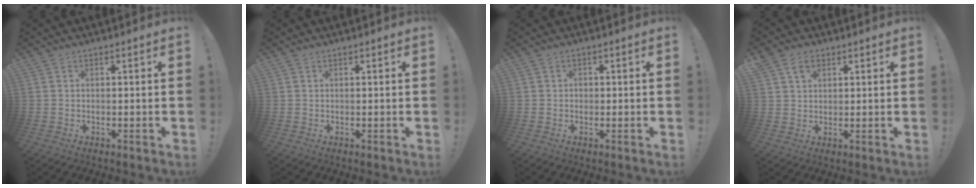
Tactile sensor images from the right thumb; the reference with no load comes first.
{"total": 0.0}
{"total": 1.2, "force": [-0.3, 1.1, 0.5], "torque": [-0.007, 0.004, -0.007]}
{"total": 4.7, "force": [2.5, 3.2, 2.2], "torque": [-0.029, -0.007, 0.045]}